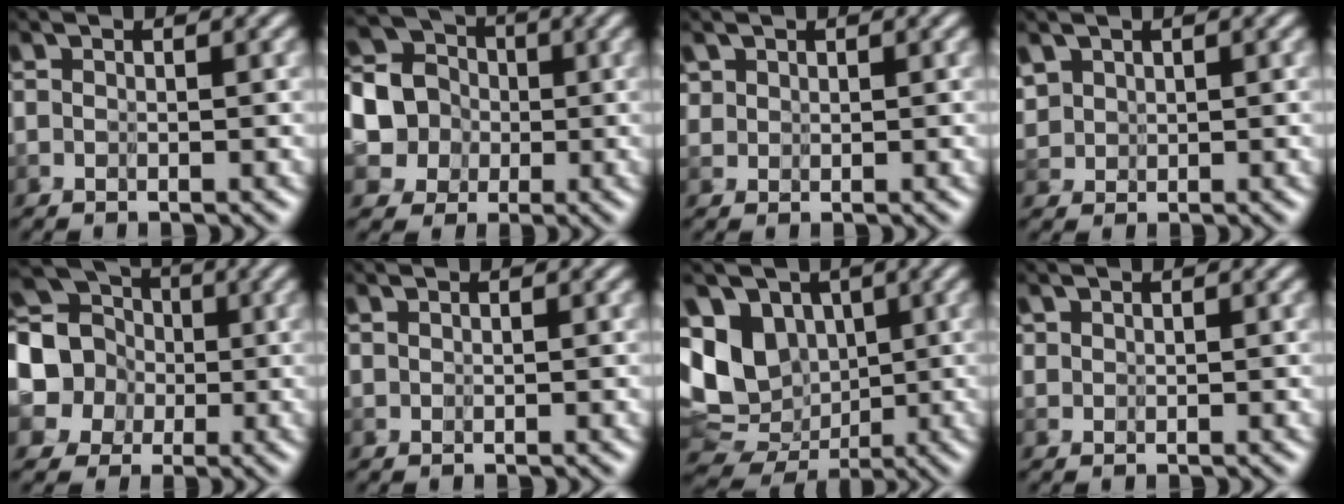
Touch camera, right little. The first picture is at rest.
{"total": 7.0, "force": [0.6, 6.5, 2.6], "torque": [-0.093, 0.006, -0.016]}
{"total": 2.7, "force": [1.9, 1.7, 1.1], "torque": [-0.036, 0.011, 0.009]}
{"total": 2.1, "force": [1.4, 1.3, 1.0], "torque": [-0.045, 0.002, 0.021]}
{"total": 10.2, "force": [0.6, 9.4, 4.1], "torque": [-0.140, 0.005, -0.026]}
{"total": 0.8, "force": [0.7, 0.2, 0.2], "torque": [-0.007, 0.001, 0.009]}
{"total": 10.8, "force": [1.3, 9.2, 5.5], "torque": [-0.136, 0.005, 0.022]}
{"total": 1.4, "force": [1.1, 0.9, 0.4], "torque": [-0.017, 0.004, 0.002]}